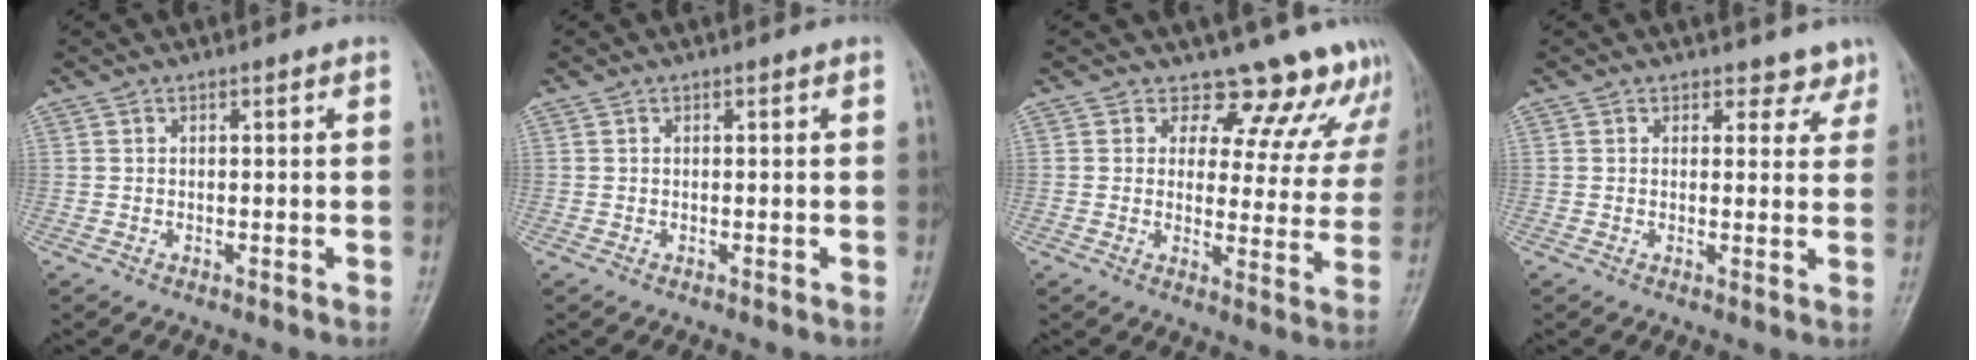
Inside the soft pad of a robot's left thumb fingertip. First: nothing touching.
{"total": 0.0}
{"total": 13.9, "force": [12.6, 5.7, 1.4], "torque": [0.040, -0.090, 0.120]}
{"total": 3.4, "force": [2.8, 2.0, 0.1], "torque": [0.027, -0.019, 0.020]}